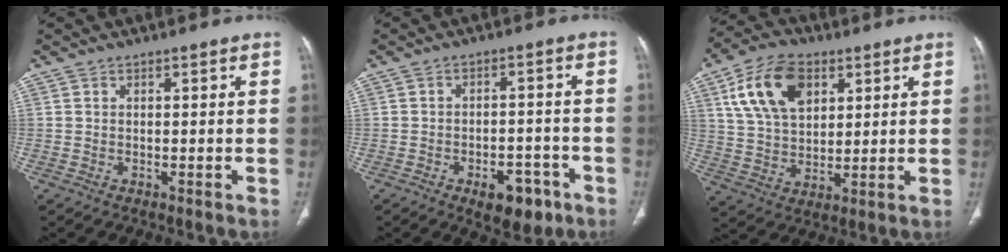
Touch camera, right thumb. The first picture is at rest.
{"total": 8.3, "force": [-4.4, 4.5, 5.5], "torque": [-0.051, 0.025, -0.057]}
{"total": 14.8, "force": [5.9, 9.3, 9.9], "torque": [-0.163, -0.009, 0.112]}